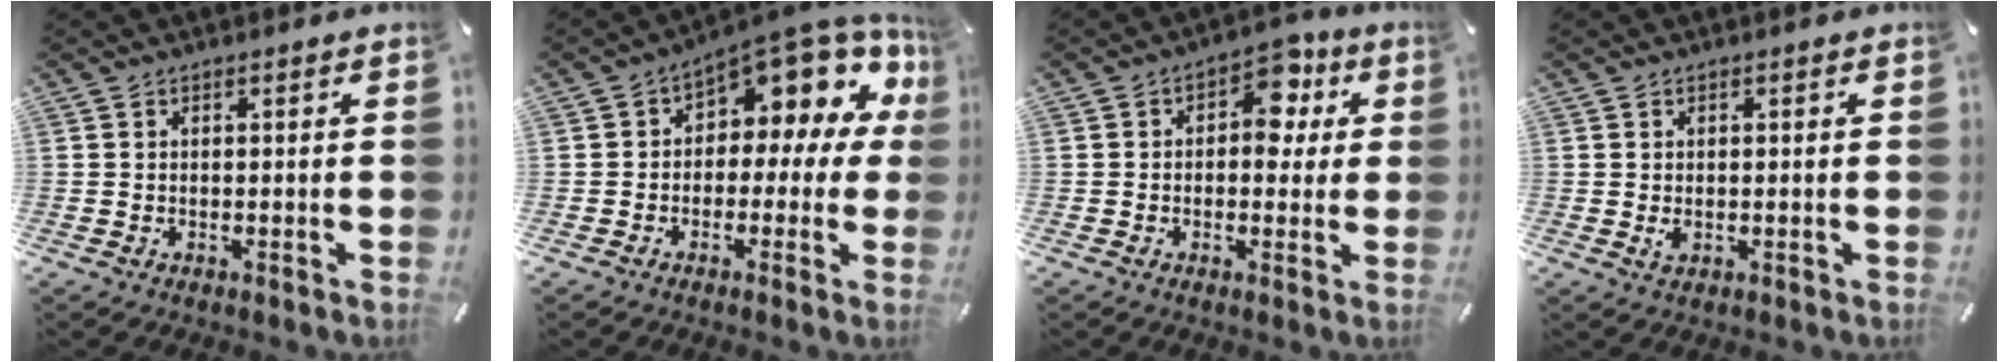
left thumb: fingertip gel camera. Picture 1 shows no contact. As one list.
[{"total": 10.1, "force": [6.3, 4.9, 6.3], "torque": [-0.084, -0.068, 0.103]}, {"total": 9.1, "force": [2.3, 6.2, 6.3], "torque": [-0.065, -0.008, 0.031]}, {"total": 1.5, "force": [-0.1, 1.1, 1.0], "torque": [-0.026, -0.001, -0.004]}]